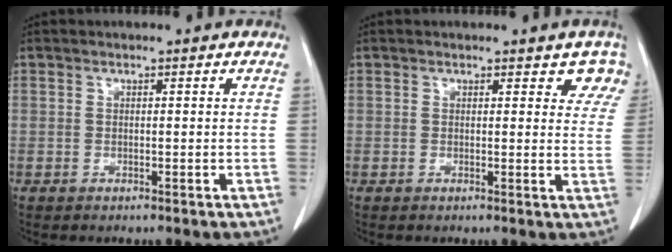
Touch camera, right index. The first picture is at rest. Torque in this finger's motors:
{"motor_torque": [0.08, 0.16, 0.05, 0.00]}